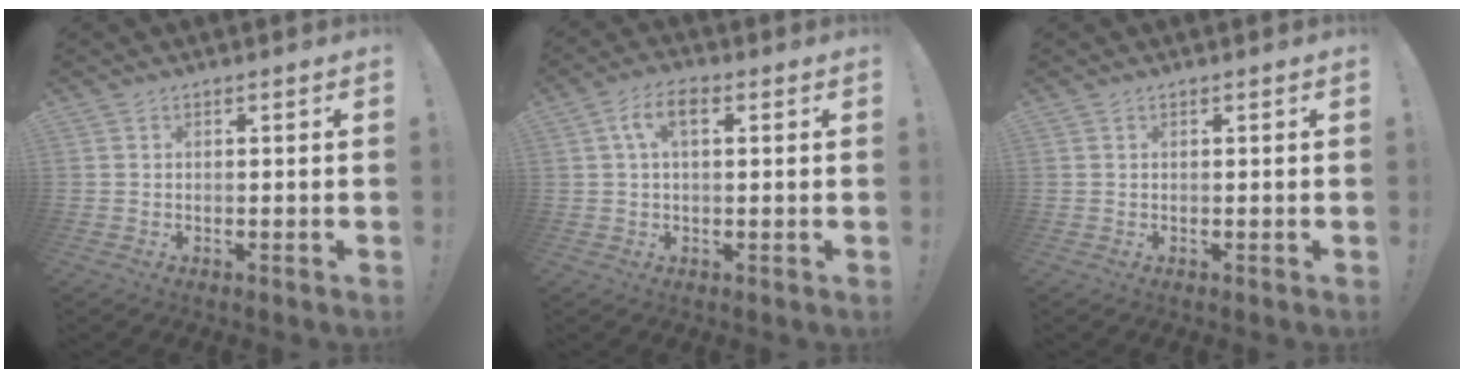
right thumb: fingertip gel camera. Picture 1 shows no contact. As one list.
[{"total": 6.6, "force": [1.9, 3.4, 5.3], "torque": [-0.099, 0.013, 0.034]}, {"total": 0.0}]